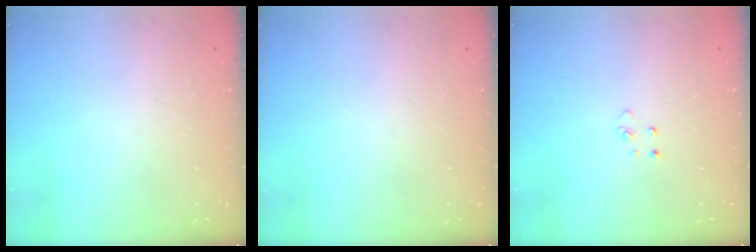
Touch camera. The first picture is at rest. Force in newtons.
{"total": 0.0}
{"total": 2.8, "press": 2.8, "slide": 0.3}